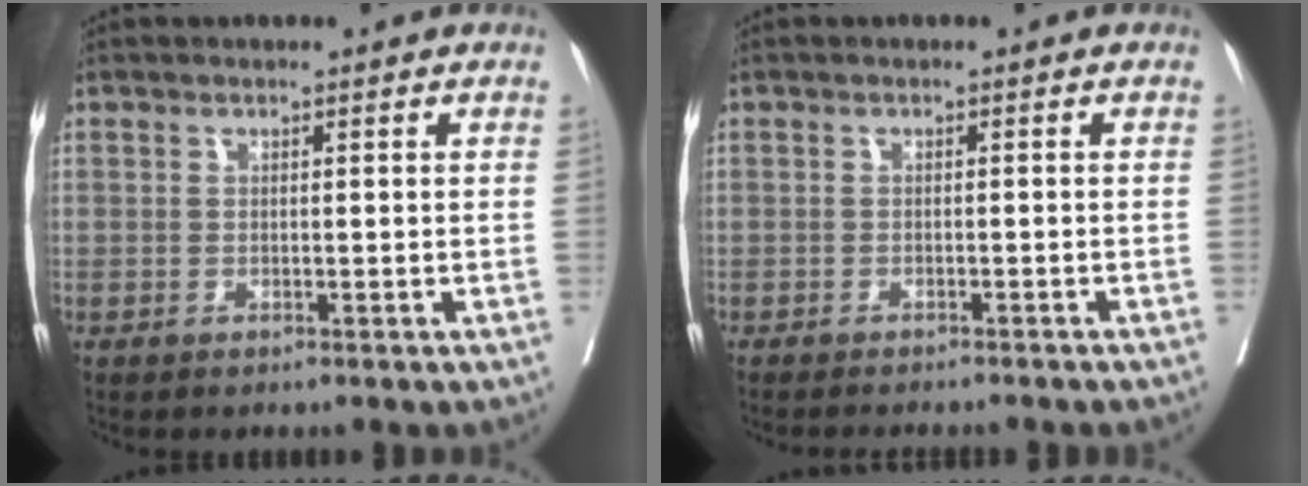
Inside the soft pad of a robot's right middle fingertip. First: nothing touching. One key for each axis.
{"total": 7.5, "fx": -6.8, "fy": 1.2, "fz": 3.0, "tx": -0.029, "ty": -0.007, "tz": -0.078}